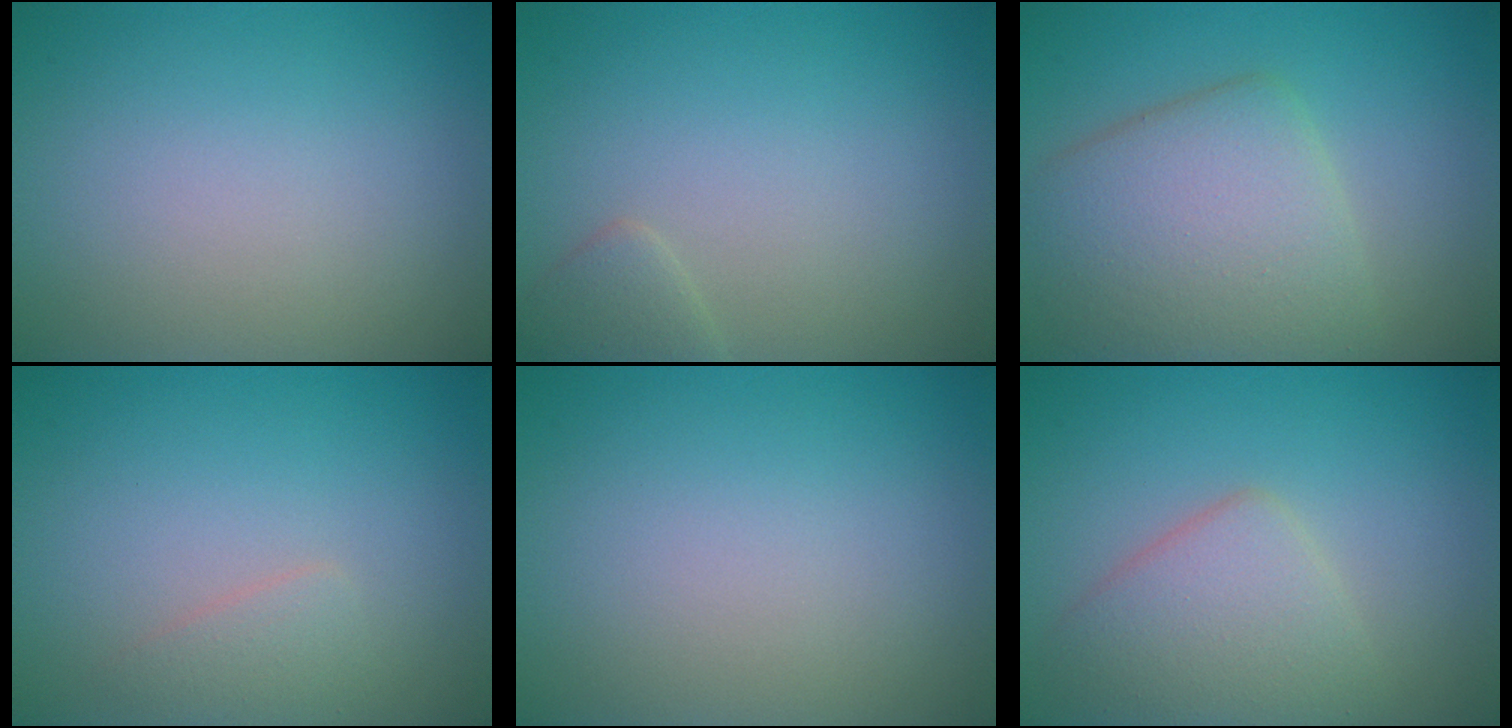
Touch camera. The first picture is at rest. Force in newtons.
{"total": 1.4, "press": 1.4, "slide": 0.1}
{"total": 7.0, "press": 7.0, "slide": 0.2}
{"total": 1.3, "press": 1.3, "slide": 0.1}
{"total": 0.0}
{"total": 4.2, "press": 4.2, "slide": 0.0}